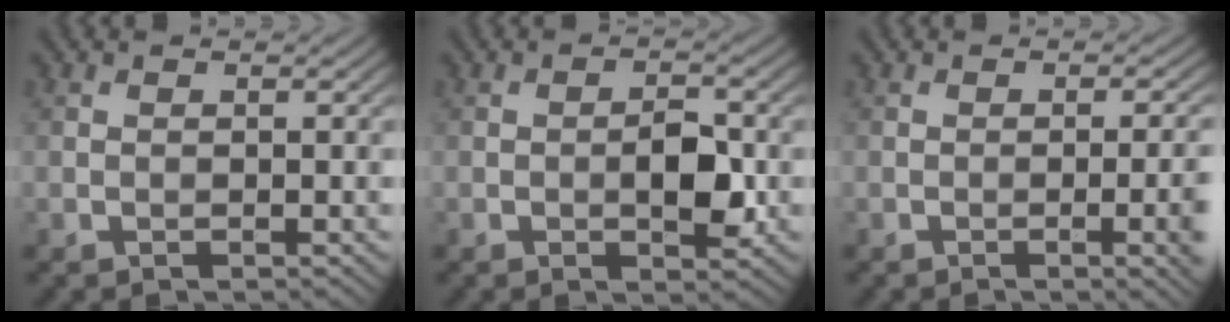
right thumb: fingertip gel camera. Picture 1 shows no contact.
{"total": 4.1, "force": [-0.7, 1.9, 3.6], "torque": [-0.055, 0.002, -0.013]}
{"total": 4.6, "force": [-1.0, 1.0, 4.4], "torque": [-0.062, 0.001, -0.013]}